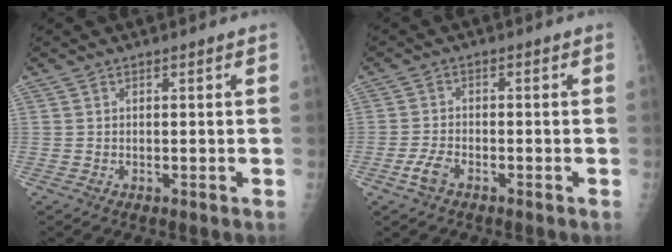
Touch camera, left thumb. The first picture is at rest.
{"total": 3.3, "force": [-2.0, 1.5, 2.0], "torque": [-0.045, 0.010, -0.039]}